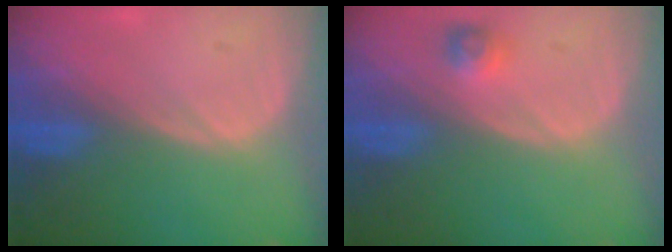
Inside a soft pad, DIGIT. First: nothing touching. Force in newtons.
{"total": 2.4, "press": 2.2, "slide": 0.9}